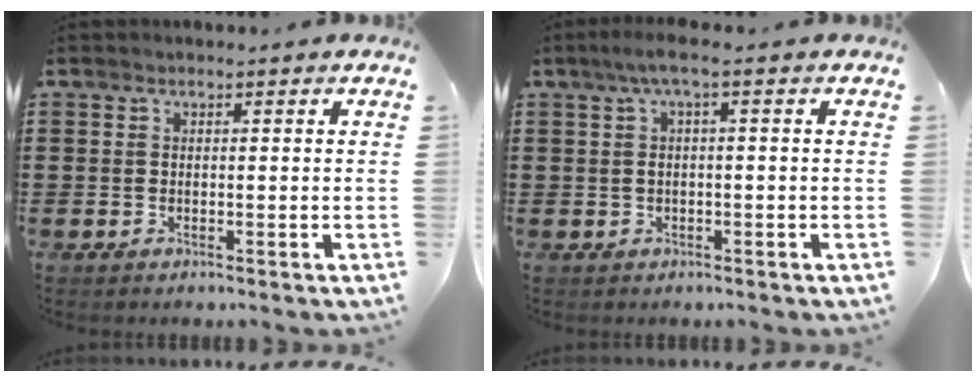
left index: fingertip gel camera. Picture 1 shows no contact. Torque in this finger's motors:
{"motor_torque": [1.82, -0.31, 0.30, 0.12]}